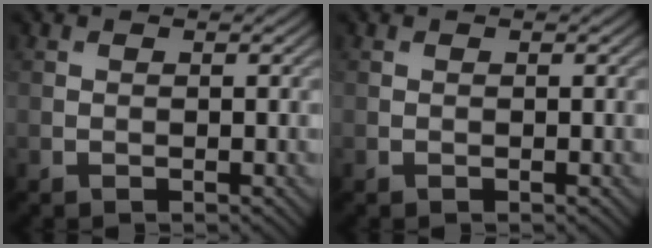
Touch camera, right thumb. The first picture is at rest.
{"total": 0.0}